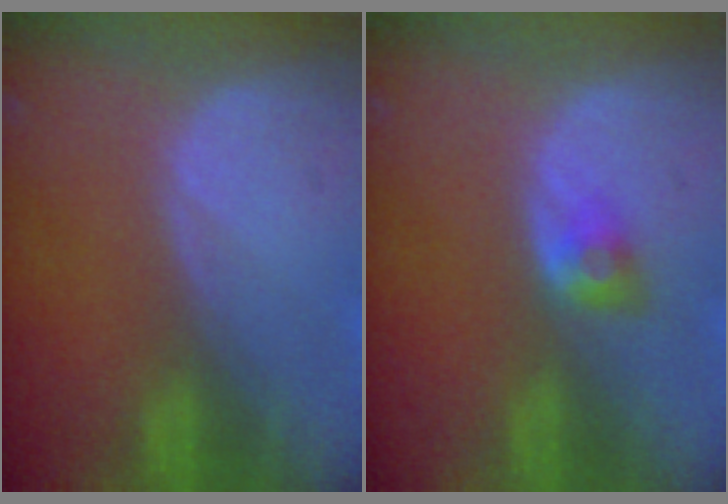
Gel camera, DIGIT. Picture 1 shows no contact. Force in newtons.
{"total": 2.8, "press": 2.4, "slide": 1.4}